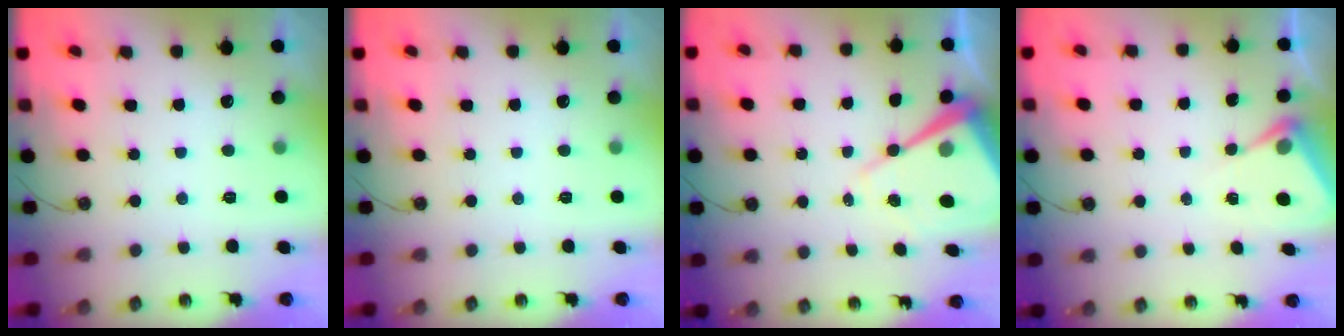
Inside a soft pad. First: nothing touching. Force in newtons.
{"total": 0.0}
{"total": 14.1, "press": 14.0, "slide": 1.1}
{"total": 5.8, "press": 5.8, "slide": 0.3}